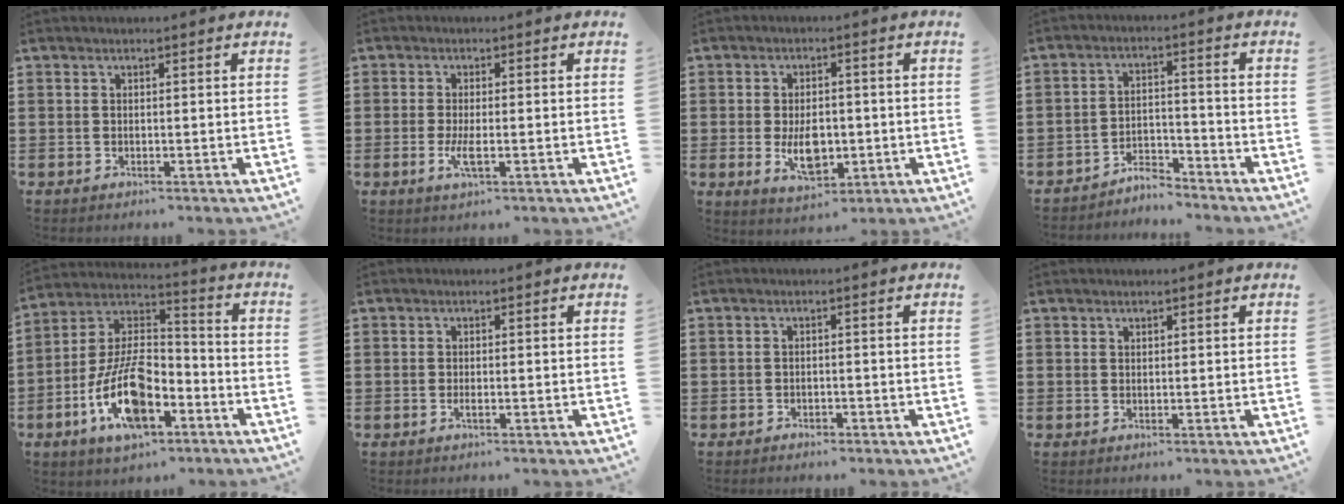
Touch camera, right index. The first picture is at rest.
{"total": 3.1, "force": [-0.8, 0.7, 2.9], "torque": [-0.064, -0.009, -0.018]}
{"total": 6.2, "force": [-0.9, 3.6, 5.0], "torque": [-0.080, -0.002, -0.018]}
{"total": 4.1, "force": [-4.0, 0.7, 0.6], "torque": [-0.015, 0.009, -0.082]}
{"total": 13.7, "force": [-6.4, 6.4, 10.2], "torque": [-0.220, 0.009, -0.122]}
{"total": 0.8, "force": [-0.2, 0.1, 0.7], "torque": [-0.014, -0.006, -0.003]}
{"total": 0.9, "force": [-0.8, 0.4, 0.2], "torque": [-0.007, 0.001, -0.016]}
{"total": 0.5, "force": [0.4, 0.3, 0.0], "torque": [-0.002, 0.002, 0.008]}